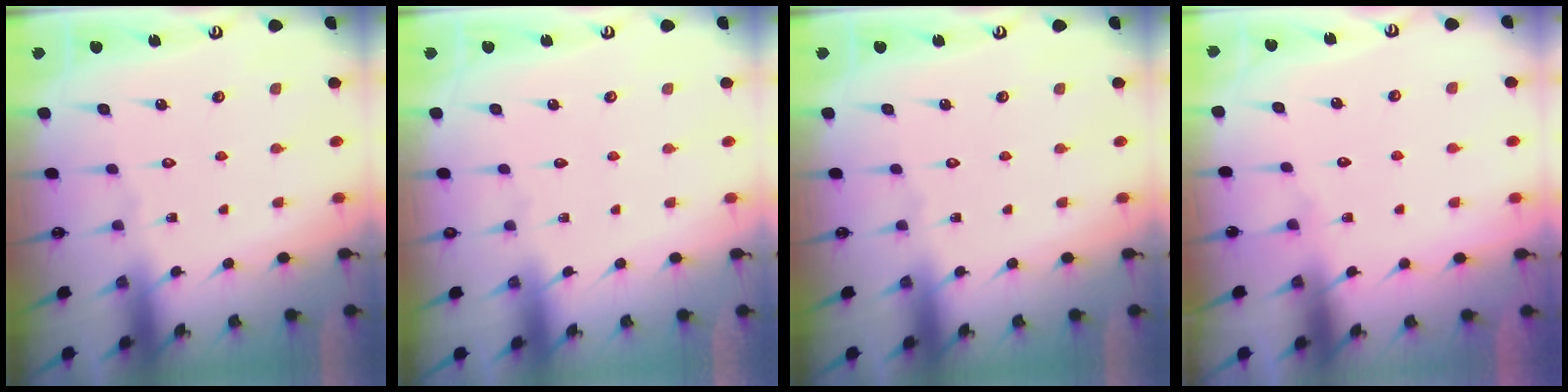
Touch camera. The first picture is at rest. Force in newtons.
{"total": 0.0}
{"total": 0.0}
{"total": 4.7, "press": 4.6, "slide": 0.5}